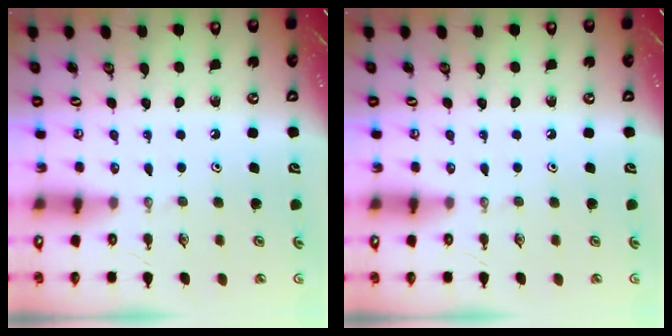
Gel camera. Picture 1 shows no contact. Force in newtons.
{"total": 0.0}